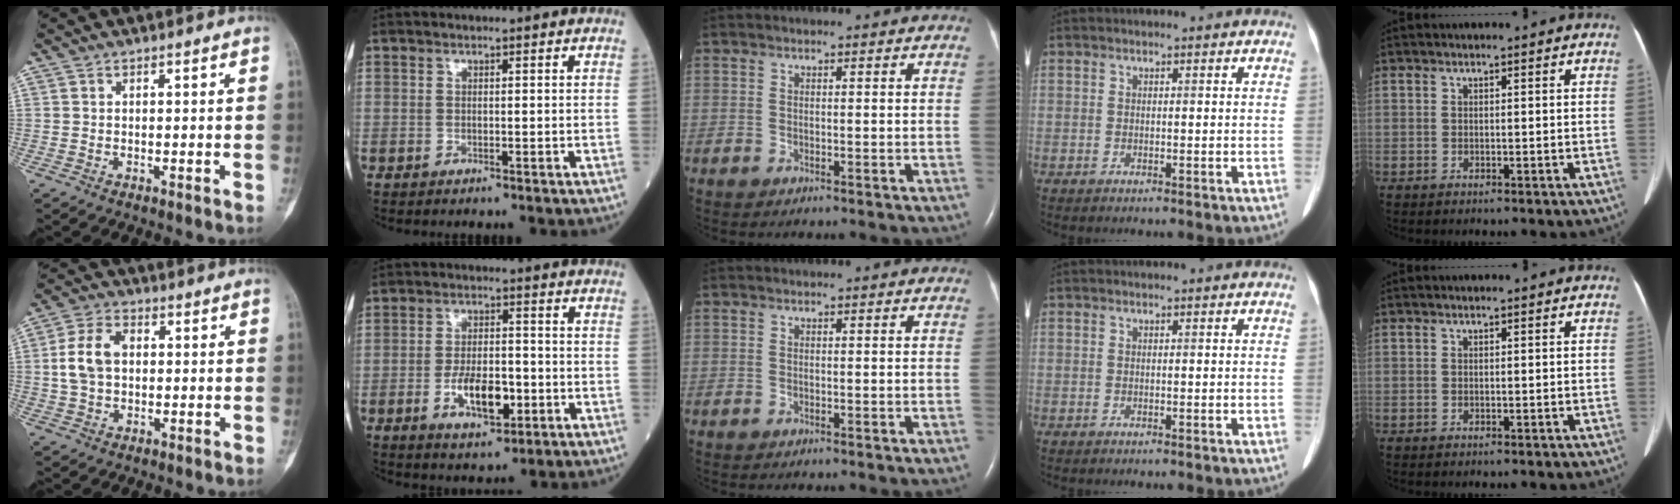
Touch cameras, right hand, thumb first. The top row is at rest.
{"thumb": {"total": 8.4, "force": [0.7, 5.8, 6.0], "torque": [-0.110, 0.017, 0.011]}, "index": {"total": 8.6, "force": [-2.9, 3.7, 7.3], "torque": [-0.140, 0.002, -0.043]}}